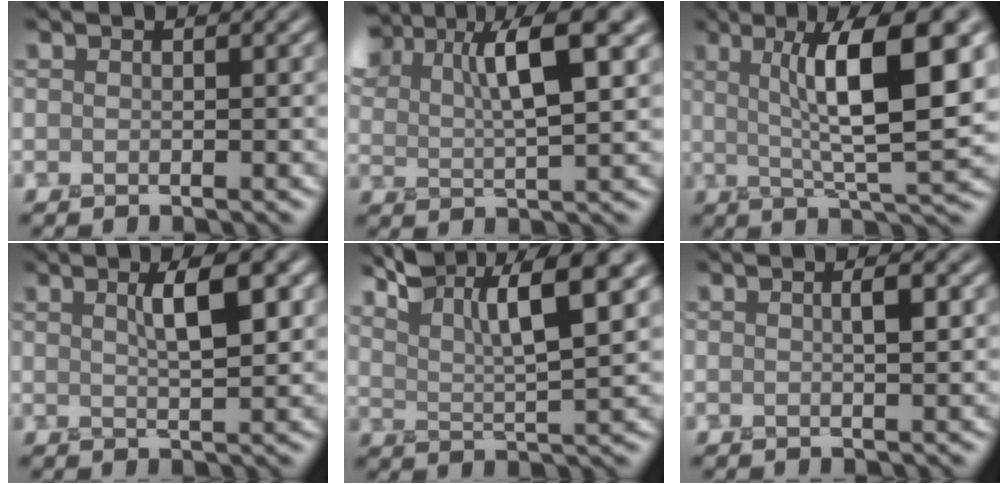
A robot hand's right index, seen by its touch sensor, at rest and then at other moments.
{"total": 7.6, "force": [4.5, 2.7, 5.5], "torque": [-0.105, 0.018, 0.081]}
{"total": 10.2, "force": [2.5, 2.2, 9.6], "torque": [-0.128, 0.005, 0.044]}
{"total": 4.1, "force": [1.6, 1.0, 3.7], "torque": [-0.045, 0.012, 0.021]}
{"total": 8.6, "force": [6.2, 1.6, 5.7], "torque": [-0.093, 0.021, 0.107]}
{"total": 1.5, "force": [0.4, 0.1, 1.4], "torque": [-0.023, 0.006, 0.005]}